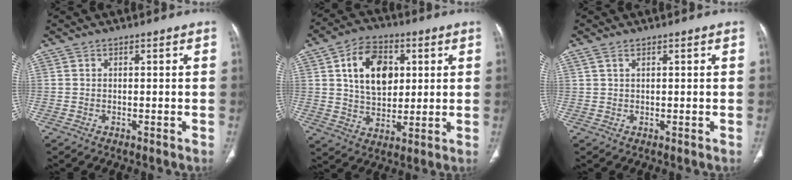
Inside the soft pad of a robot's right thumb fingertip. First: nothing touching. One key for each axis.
{"total": 13.3, "fx": 3.6, "fy": 9.0, "fz": 9.2, "tx": -0.119, "ty": -0.005, "tz": 0.062}
{"total": 1.2, "fx": 0.8, "fy": 0.4, "fz": 0.8, "tx": -0.019, "ty": 0.009, "tz": 0.020}